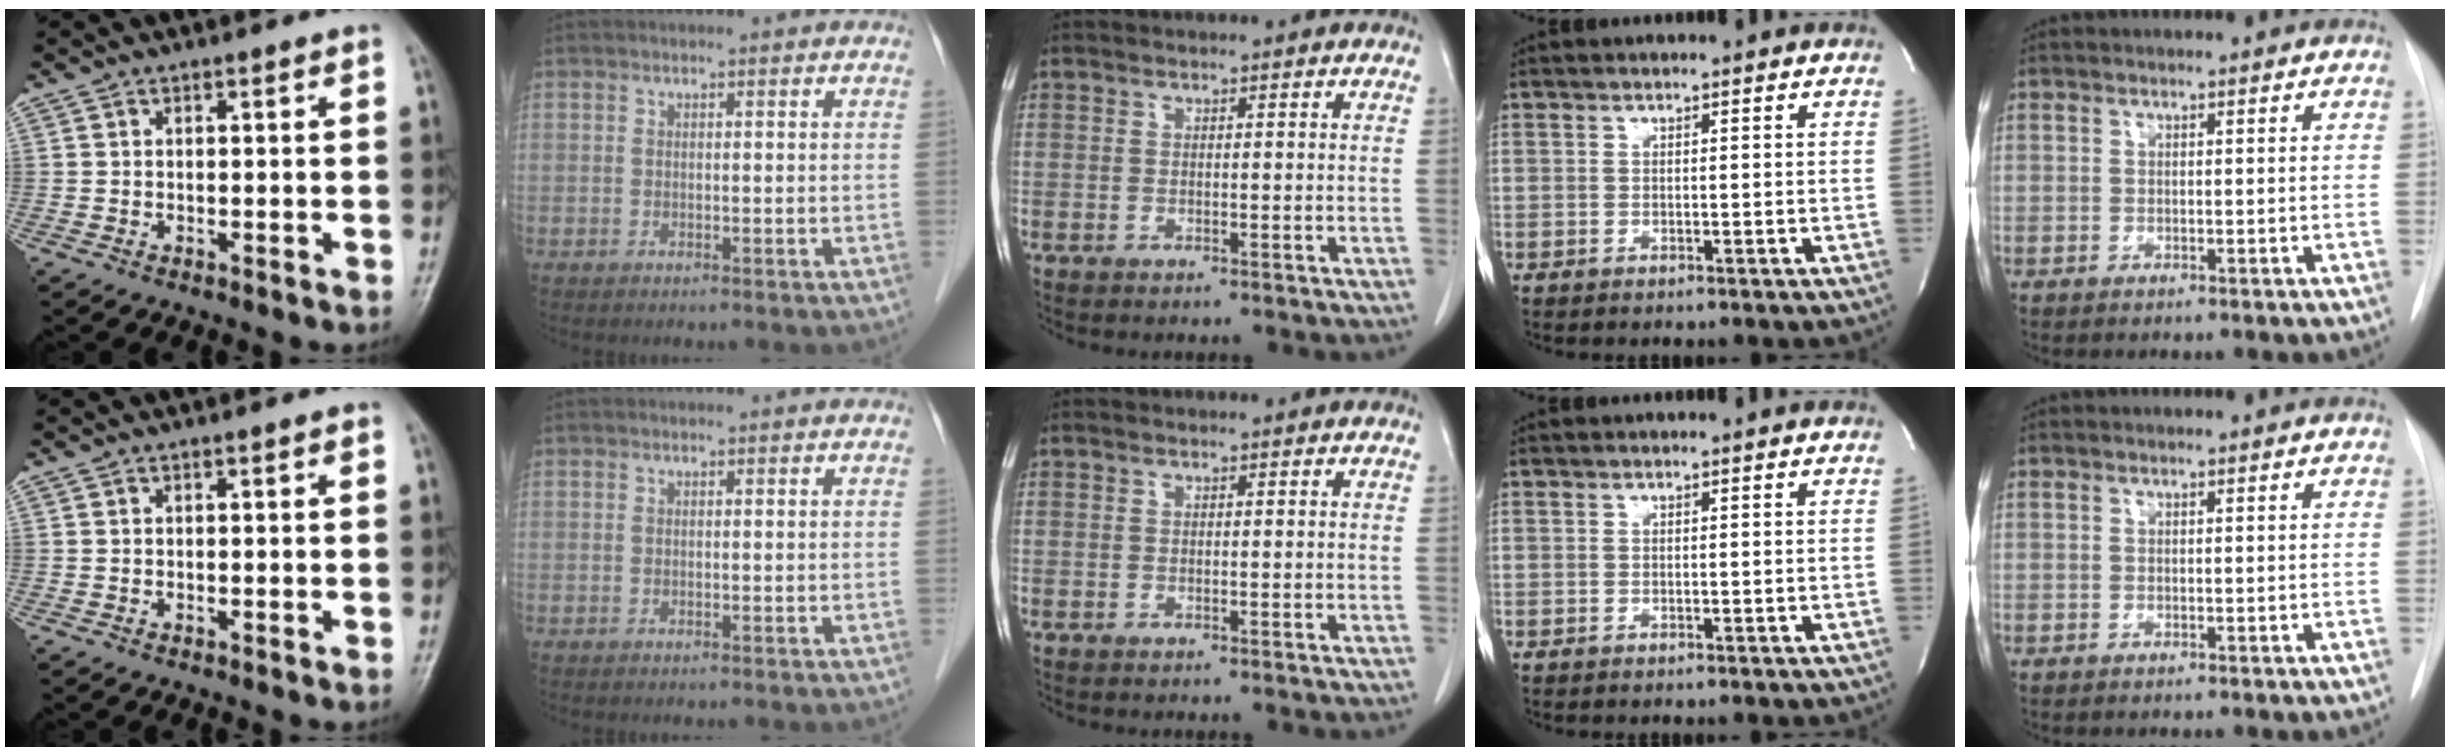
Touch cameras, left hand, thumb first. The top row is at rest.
{}